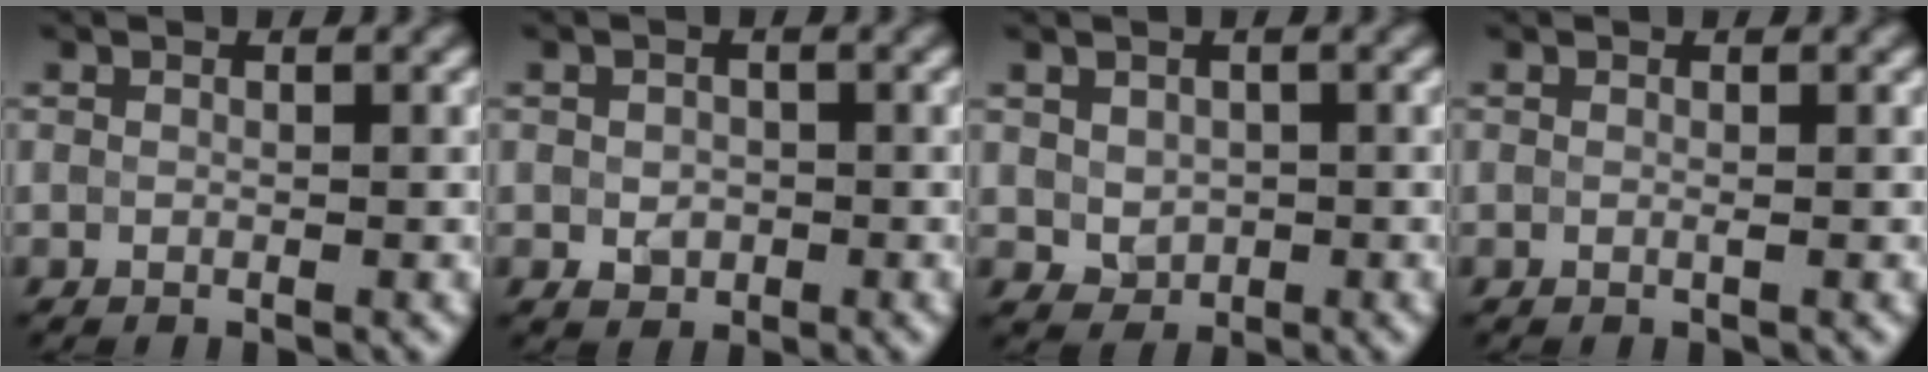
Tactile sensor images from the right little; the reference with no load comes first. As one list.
[{"total": 1.7, "force": [-0.8, 1.5, 0.3], "torque": [-0.009, -0.004, -0.010]}, {"total": 2.3, "force": [-0.4, 2.1, 0.8], "torque": [-0.023, -0.004, 0.001]}, {"total": 0.0}]